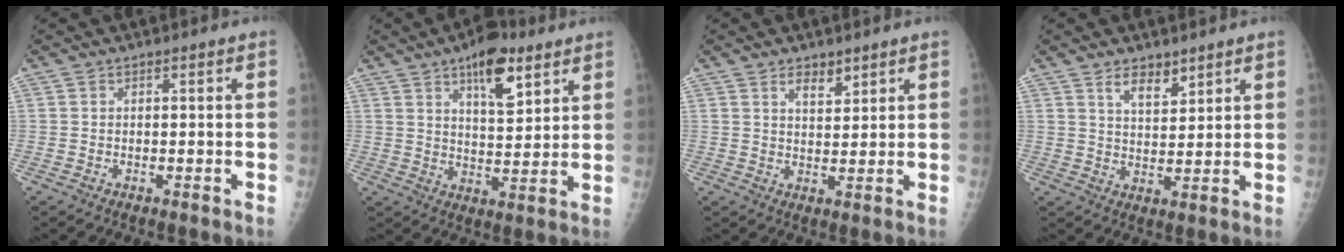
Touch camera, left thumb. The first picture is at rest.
{"total": 11.1, "force": [6.3, 4.6, 7.9], "torque": [-0.095, -0.034, 0.099]}
{"total": 3.5, "force": [2.5, 1.7, 1.8], "torque": [-0.011, -0.019, 0.044]}
{"total": 4.8, "force": [3.4, 2.2, 2.5], "torque": [-0.021, -0.029, 0.063]}